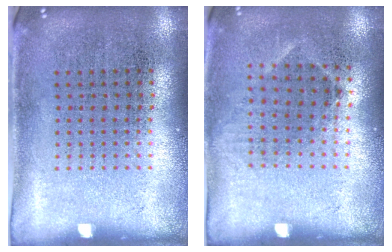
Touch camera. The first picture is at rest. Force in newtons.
{"total": 0.9, "press": 0.6, "slide": 0.6}